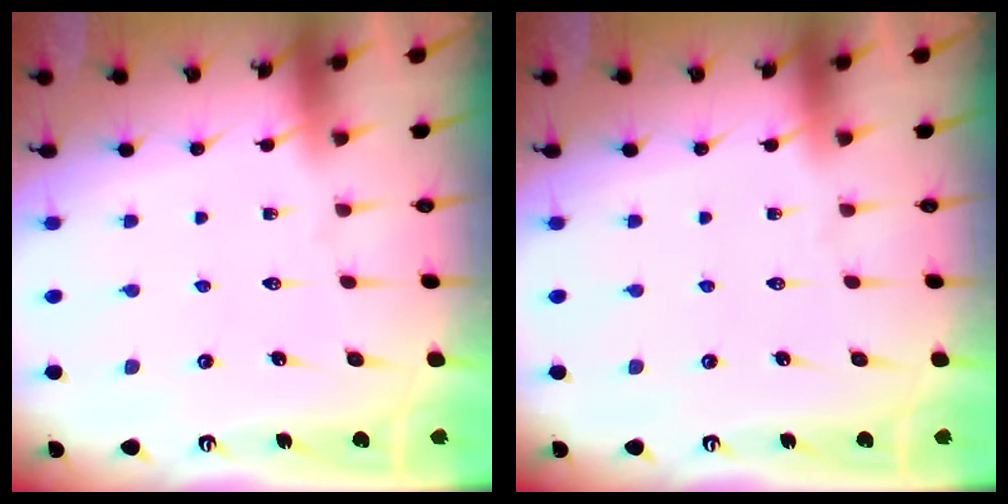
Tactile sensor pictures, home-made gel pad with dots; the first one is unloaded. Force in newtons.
{"total": 0.0}